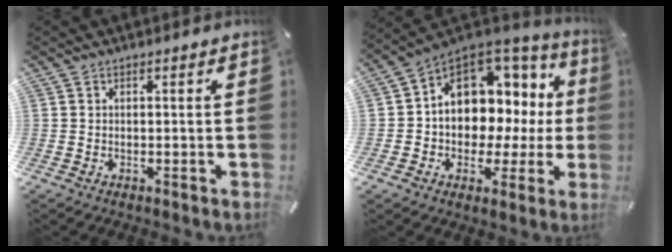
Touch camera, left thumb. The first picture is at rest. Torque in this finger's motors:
{"motor_torque": [2.50, 2.51, 1.52, -0.10, 0.52]}